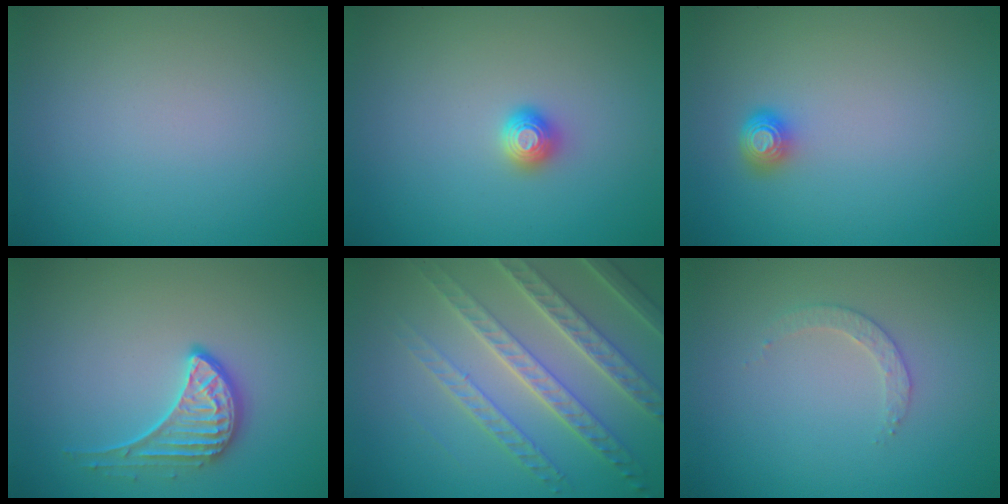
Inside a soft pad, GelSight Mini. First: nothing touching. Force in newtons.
{"total": 1.3, "press": 1.2, "slide": 0.5}
{"total": 1.6, "press": 1.3, "slide": 0.9}
{"total": 2.7, "press": 2.2, "slide": 1.6}
{"total": 6.0, "press": 5.0, "slide": 3.3}
{"total": 1.6, "press": 1.5, "slide": 0.3}